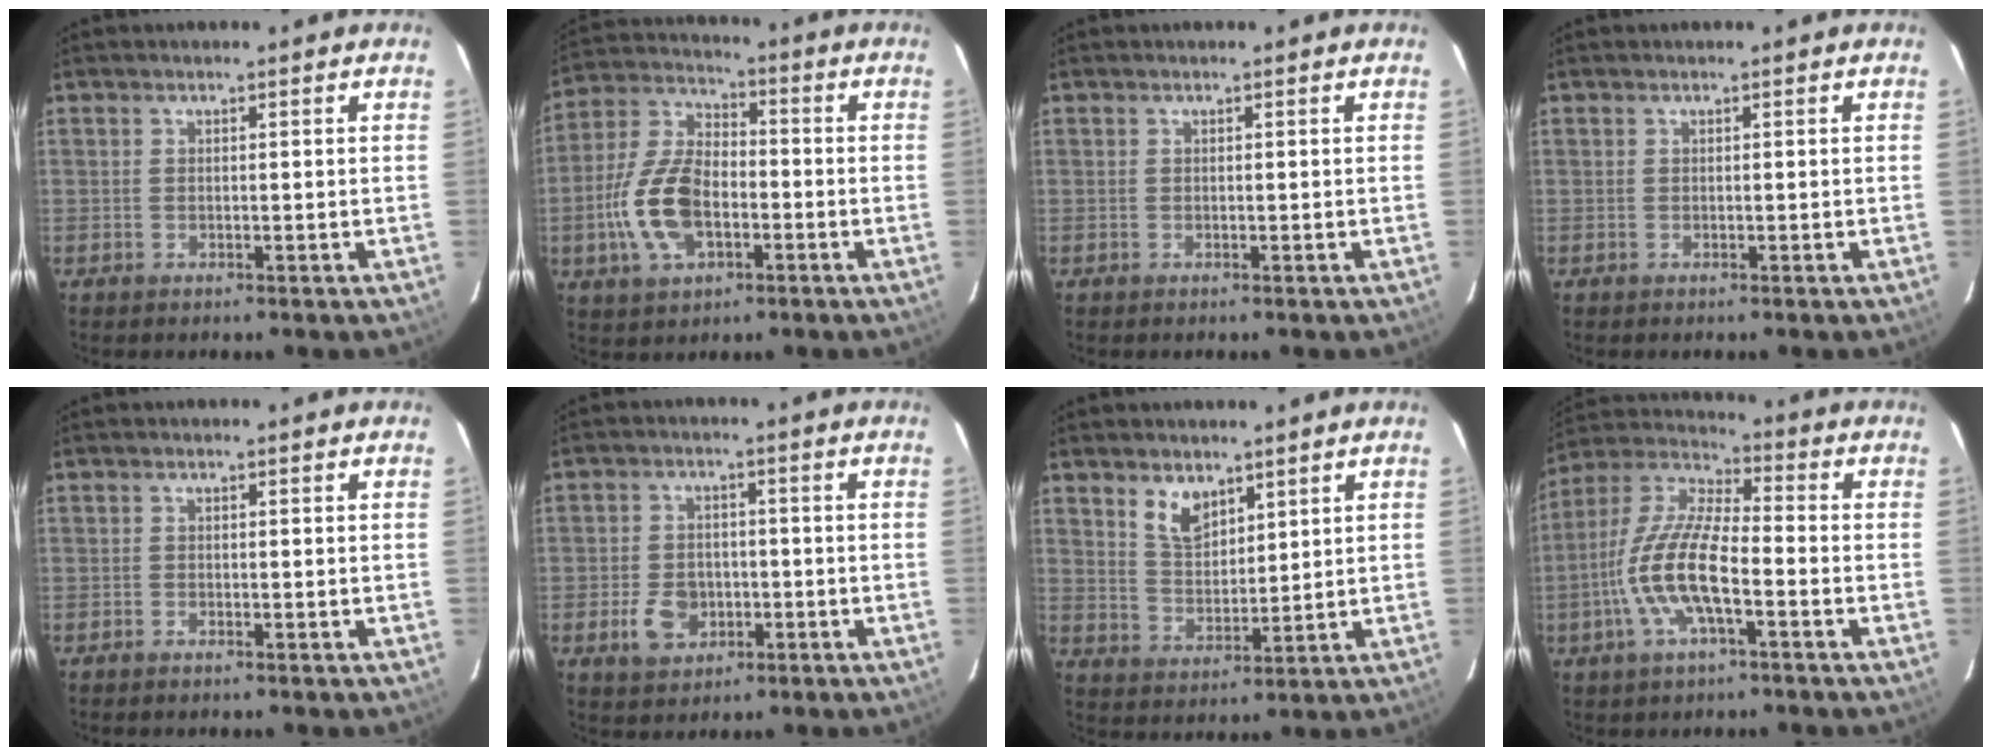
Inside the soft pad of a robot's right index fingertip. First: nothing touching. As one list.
[{"total": 14.1, "force": [-4.1, 7.9, 10.9], "torque": [-0.234, 0.010, -0.073]}, {"total": 0.0}, {"total": 0.0}, {"total": 0.5, "force": [-0.5, 0.1, 0.2], "torque": [-0.005, -0.001, -0.012]}, {"total": 7.0, "force": [-2.6, 5.3, 3.7], "torque": [-0.089, 0.006, -0.038]}, {"total": 6.4, "force": [4.1, 3.5, 3.5], "torque": [-0.059, 0.003, 0.083]}, {"total": 13.6, "force": [-4.5, 4.0, 12.2], "torque": [-0.257, 0.000, -0.091]}]